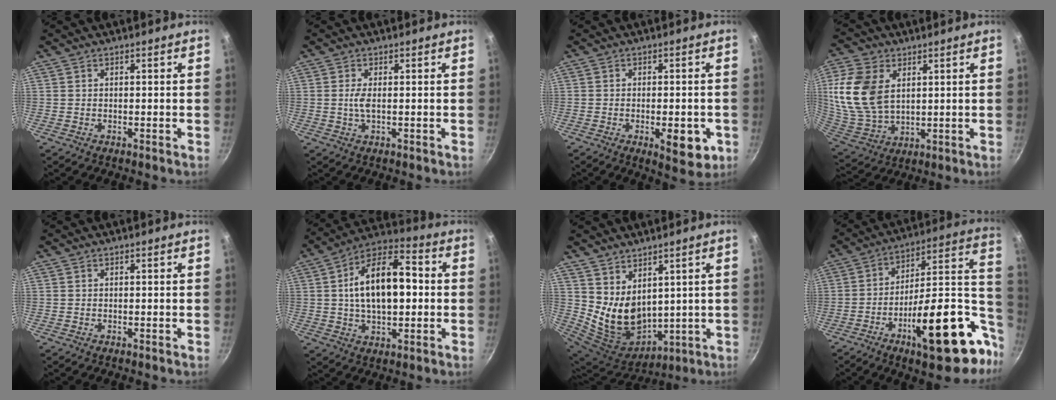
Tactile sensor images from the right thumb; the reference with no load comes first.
{"total": 2.1, "force": [0.0, 0.7, 2.0], "torque": [-0.048, 0.000, 0.001]}
{"total": 8.1, "force": [-2.6, 3.6, 6.8], "torque": [-0.067, 0.004, -0.029]}
{"total": 15.8, "force": [4.1, 10.5, 11.1], "torque": [-0.220, -0.015, 0.091]}
{"total": 0.0}
{"total": 16.9, "force": [1.1, 9.2, 14.2], "torque": [-0.207, 0.029, 0.006]}
{"total": 12.1, "force": [4.9, 8.0, 7.6], "torque": [-0.123, -0.049, 0.119]}
{"total": 26.9, "force": [-6.9, 10.7, 23.7], "torque": [-0.294, 0.031, -0.094]}